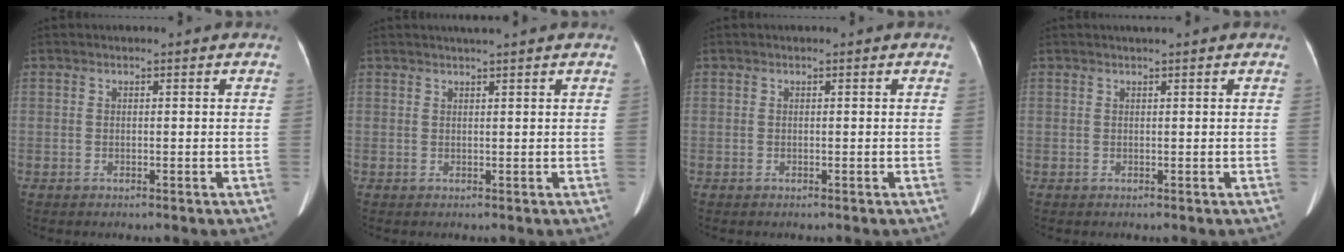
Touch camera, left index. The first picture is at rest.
{"total": 2.5, "force": [2.2, -0.4, 1.2], "torque": [-0.014, 0.016, 0.035]}
{"total": 0.0}
{"total": 1.4, "force": [1.1, -0.1, 0.8], "torque": [-0.011, 0.014, 0.021]}